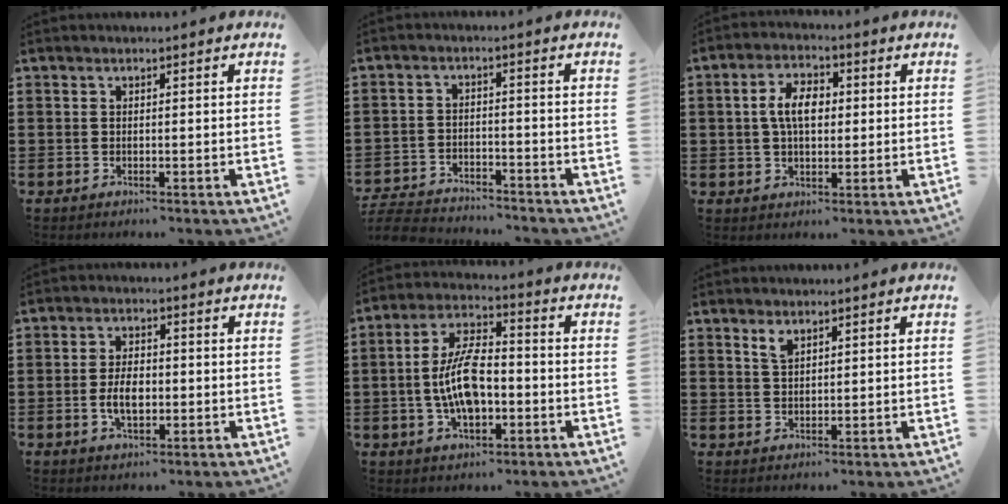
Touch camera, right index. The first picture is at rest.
{"total": 5.2, "force": [-5.1, 0.7, 0.7], "torque": [-0.030, 0.000, -0.109]}
{"total": 6.1, "force": [0.7, 3.4, 5.0], "torque": [-0.111, 0.012, 0.007]}
{"total": 4.5, "force": [-0.7, 2.4, 3.8], "torque": [-0.068, -0.001, -0.016]}
{"total": 9.7, "force": [-1.7, 4.4, 8.5], "torque": [-0.190, -0.001, -0.036]}
{"total": 2.1, "force": [1.5, 0.9, 1.1], "torque": [-0.025, 0.003, 0.028]}